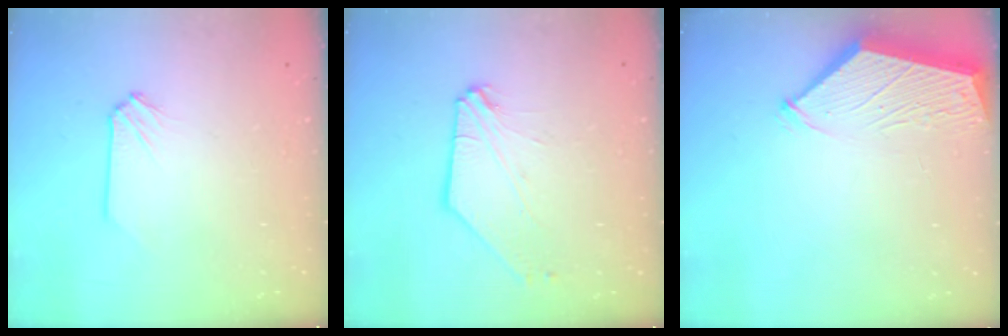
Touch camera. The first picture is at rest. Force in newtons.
{"total": 5.4, "press": 5.3, "slide": 0.8}
{"total": 3.0, "press": 3.0, "slide": 0.4}